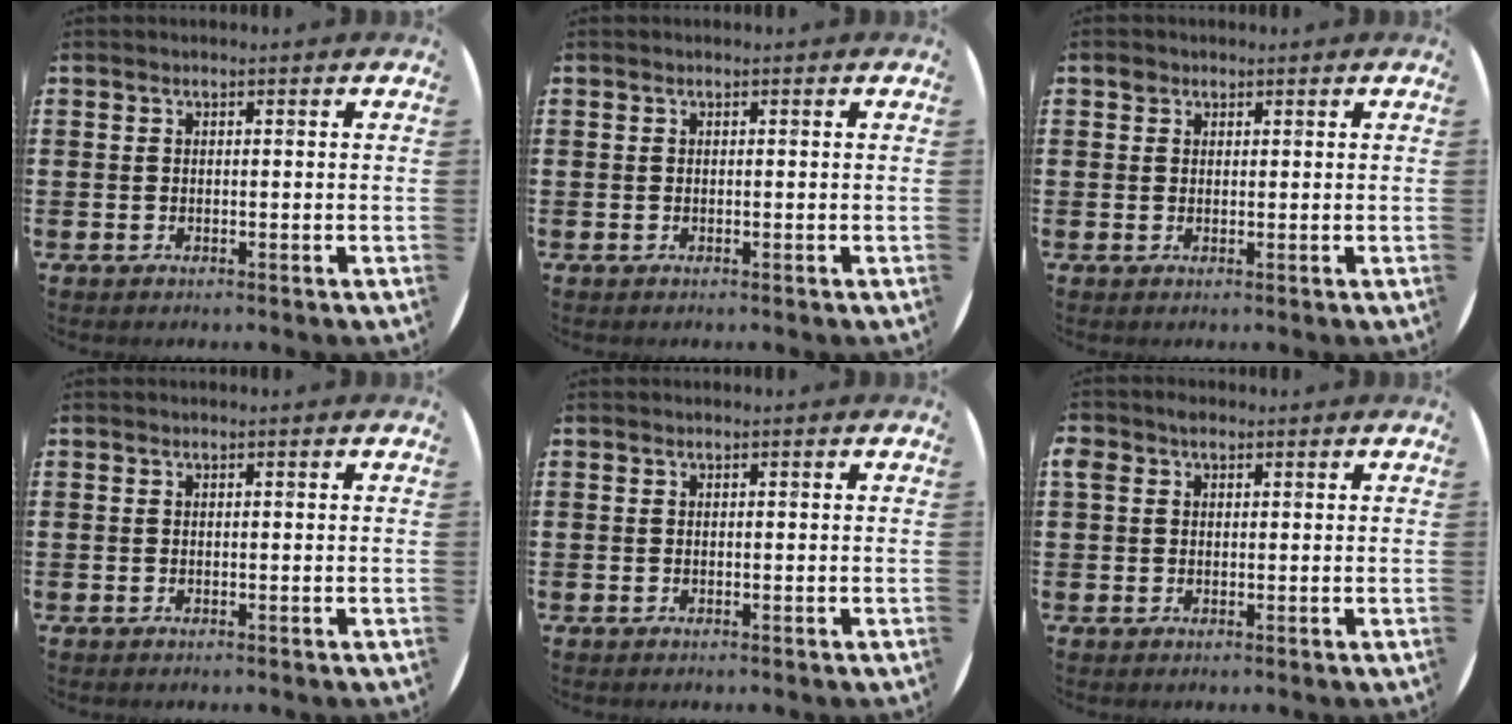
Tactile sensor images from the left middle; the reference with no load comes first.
{"total": 0.0}
{"total": 1.3, "force": [0.9, 0.9, 0.1], "torque": [0.012, -0.003, 0.014]}
{"total": 0.0}
{"total": 0.0}
{"total": 1.7, "force": [1.0, 1.2, 0.6], "torque": [-0.015, 0.006, 0.019]}